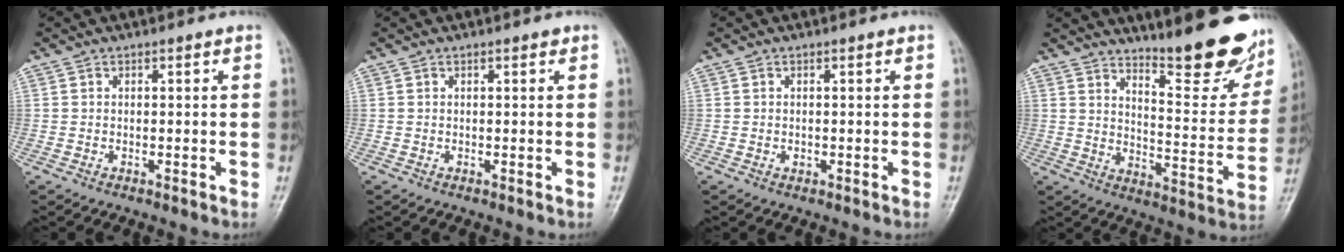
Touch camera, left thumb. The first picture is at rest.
{"total": 0.6, "force": [0.4, 0.2, 0.4], "torque": [-0.007, 0.000, 0.003]}
{"total": 0.6, "force": [0.0, 0.5, 0.4], "torque": [-0.004, 0.000, 0.000]}
{"total": 18.2, "force": [14.2, 4.2, 10.7], "torque": [-0.109, -0.115, 0.198]}